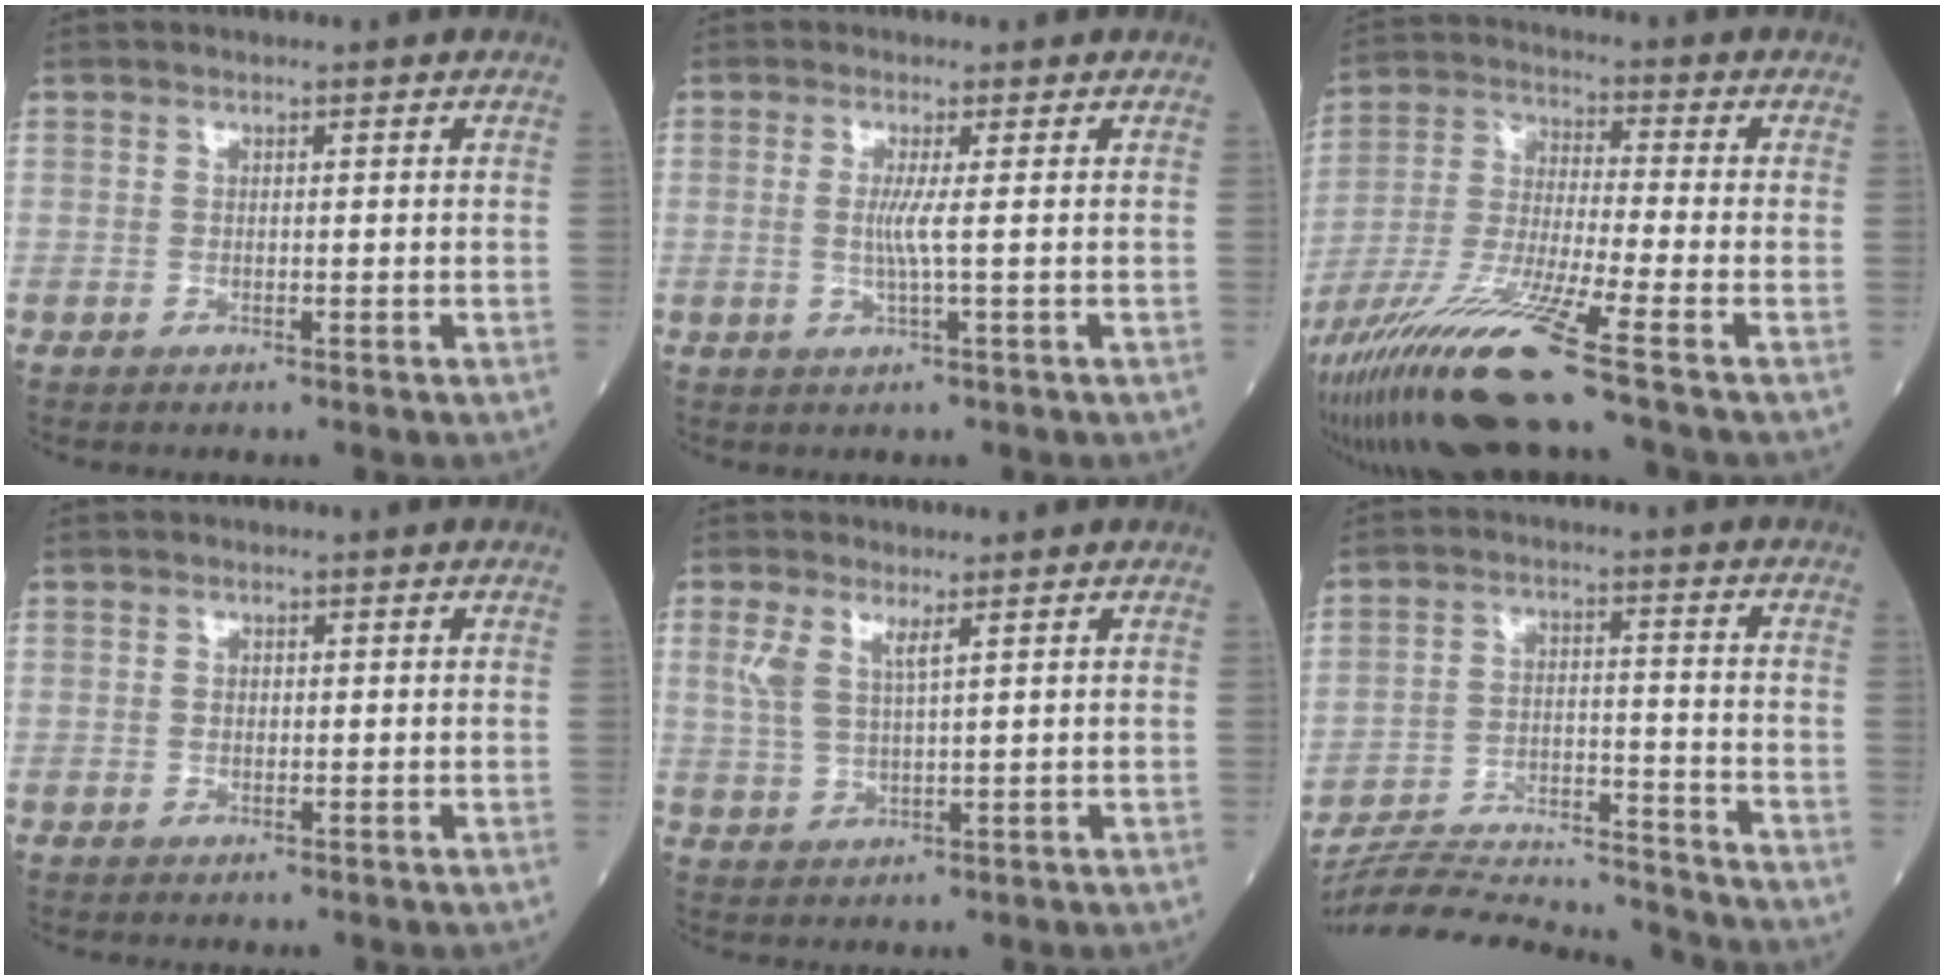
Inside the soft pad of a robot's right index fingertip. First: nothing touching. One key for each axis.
{"total": 2.6, "fx": 0.1, "fy": -0.7, "fz": 2.5, "tx": -0.053, "ty": -0.005, "tz": 0.000}
{"total": 15.2, "fx": -10.3, "fy": -1.2, "fz": 11.2, "tx": -0.236, "ty": -0.037, "tz": -0.193}
{"total": 0.7, "fx": 0.0, "fy": 0.6, "fz": 0.5, "tx": -0.011, "ty": 0.001, "tz": 0.000}
{"total": 4.3, "fx": 2.1, "fy": 0.9, "fz": 3.7, "tx": -0.091, "ty": 0.009, "tz": 0.051}
{"total": 19.3, "fx": -18.8, "fy": 0.4, "fz": 4.4, "tx": -0.096, "ty": 0.000, "tz": -0.286}